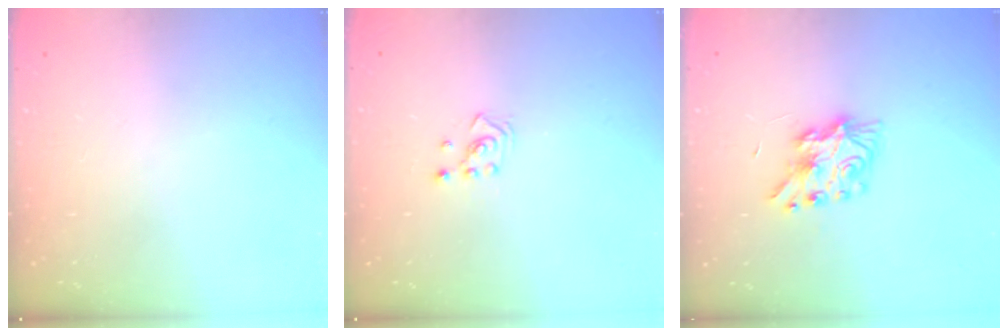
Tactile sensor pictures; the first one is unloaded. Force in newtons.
{"total": 2.1, "press": 2.1, "slide": 0.3}
{"total": 7.9, "press": 7.9, "slide": 0.7}